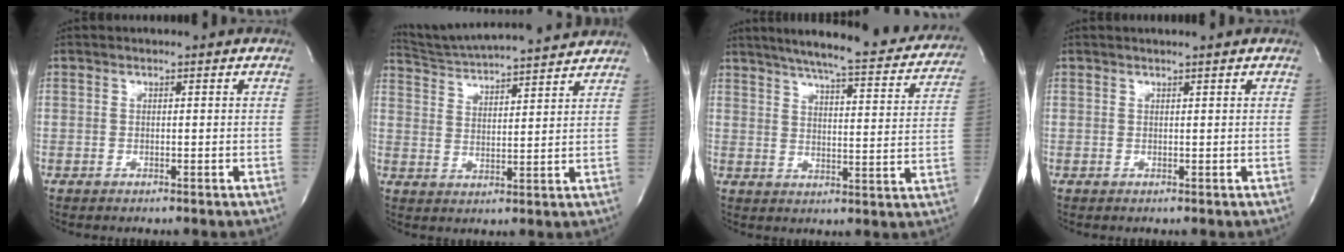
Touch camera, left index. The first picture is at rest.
{"total": 15.0, "force": [14.2, 0.4, 4.9], "torque": [-0.098, 0.012, 0.214]}
{"total": 24.6, "force": [21.8, 3.1, 10.9], "torque": [-0.161, -0.038, 0.264]}
{"total": 0.9, "force": [0.7, -0.4, 0.5], "torque": [-0.015, -0.005, 0.020]}